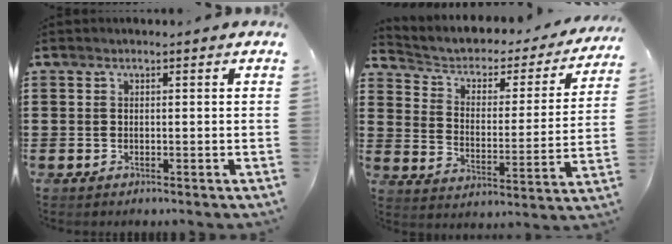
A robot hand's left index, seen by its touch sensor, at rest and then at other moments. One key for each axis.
{"total": 3.0, "fx": 1.8, "fy": 2.1, "fz": 1.2, "tx": -0.040, "ty": -0.016, "tz": 0.019}